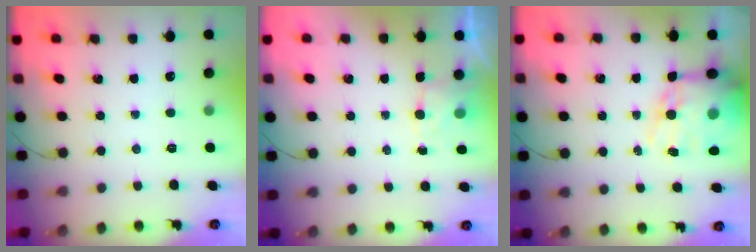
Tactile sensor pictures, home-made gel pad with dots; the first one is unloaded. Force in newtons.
{"total": 4.0, "press": 3.8, "slide": 1.2}
{"total": 15.5, "press": 15.1, "slide": 3.6}